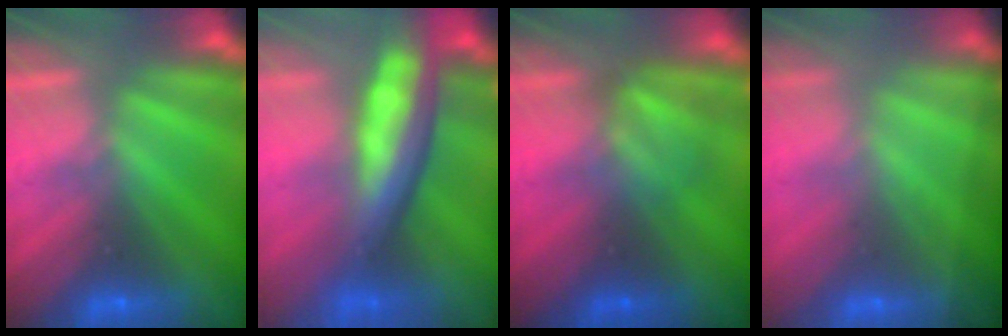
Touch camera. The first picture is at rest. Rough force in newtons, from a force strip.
{"total": 6.6}
{"total": 3.0}
{"total": 1.4}